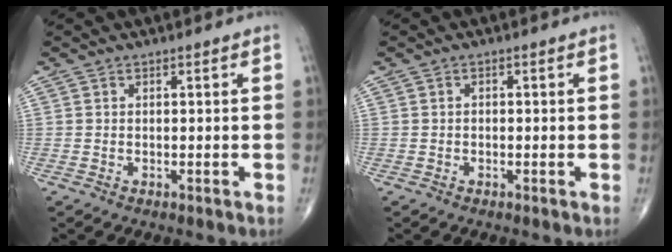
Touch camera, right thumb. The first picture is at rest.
{"total": 0.6, "force": [-0.2, 0.4, 0.3], "torque": [0.000, 0.003, -0.007]}